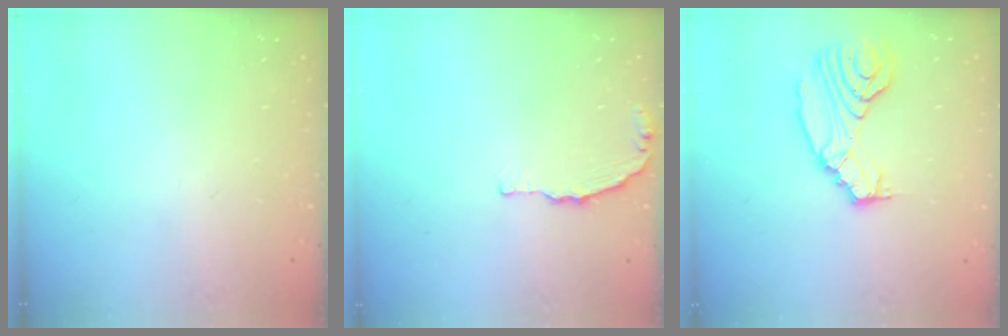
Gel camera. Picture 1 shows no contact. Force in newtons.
{"total": 2.6, "press": 2.6, "slide": 0.4}
{"total": 11.5, "press": 11.5, "slide": 1.0}